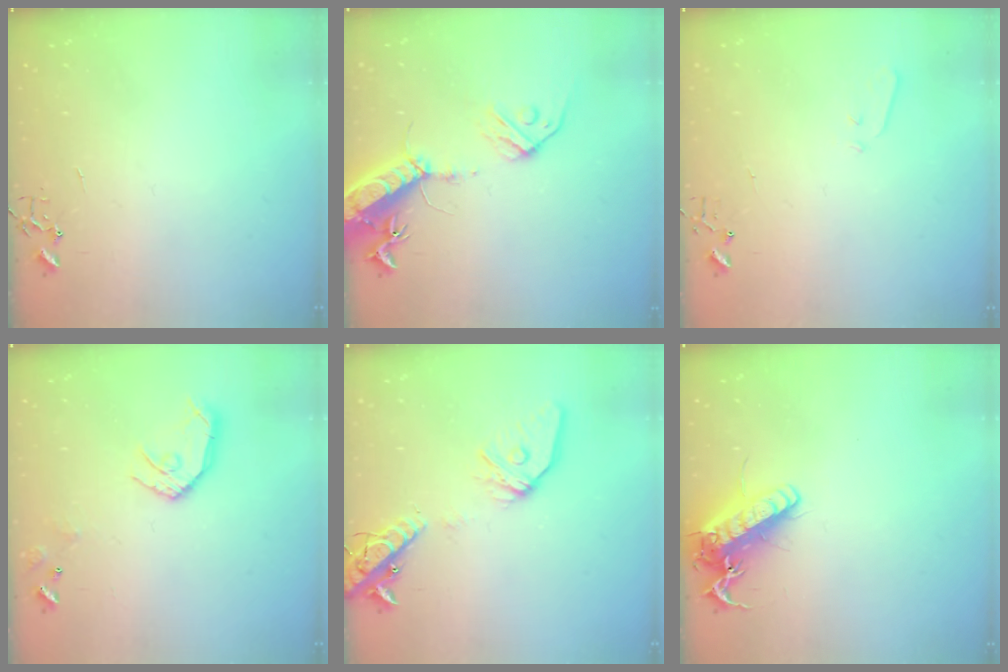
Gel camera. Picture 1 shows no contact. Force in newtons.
{"total": 16.9, "press": 16.5, "slide": 3.8}
{"total": 3.3, "press": 3.2, "slide": 0.6}
{"total": 11.7, "press": 11.6, "slide": 1.2}
{"total": 15.2, "press": 14.9, "slide": 3.0}
{"total": 16.5, "press": 16.3, "slide": 2.7}